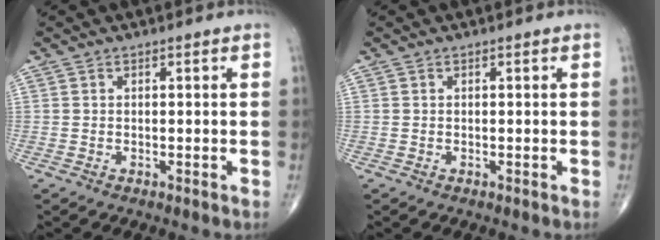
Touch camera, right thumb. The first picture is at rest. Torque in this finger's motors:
{"motor_torque": [-0.43, 0.16, -0.15, -0.04, 0.00]}